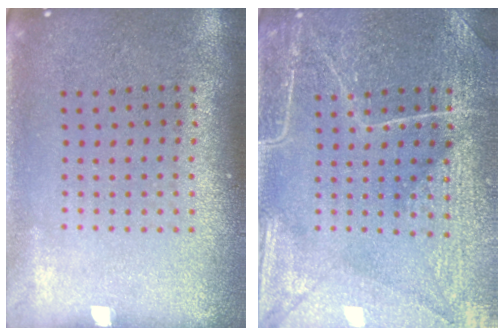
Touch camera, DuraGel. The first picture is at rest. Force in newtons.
{"total": 4.5, "press": 4.2, "slide": 1.5}